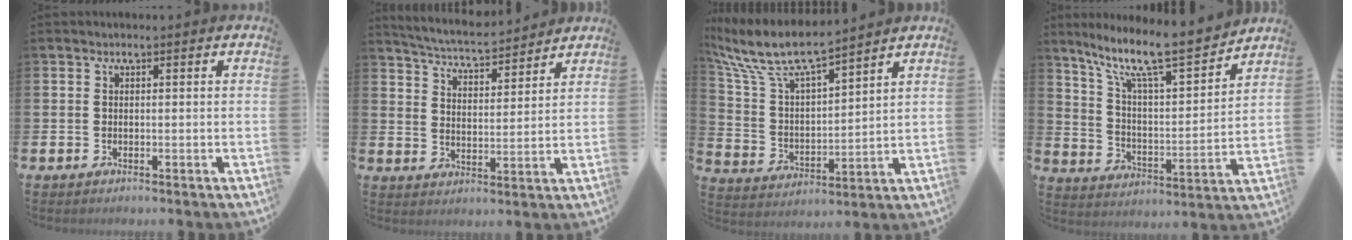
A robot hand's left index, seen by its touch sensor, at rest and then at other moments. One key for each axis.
{"total": 5.3, "fx": 5.2, "fy": 0.6, "fz": 0.9, "tx": -0.038, "ty": -0.037, "tz": 0.089}
{"total": 9.2, "fx": 8.1, "fy": 1.9, "fz": 3.9, "tx": -0.114, "ty": -0.049, "tz": 0.139}
{"total": 11.4, "fx": 9.8, "fy": 1.5, "fz": 5.6, "tx": -0.134, "ty": -0.068, "tz": 0.162}